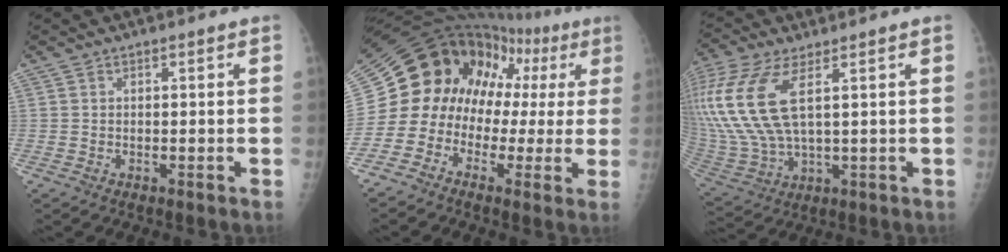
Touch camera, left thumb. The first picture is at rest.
{"total": 17.6, "force": [0.4, 14.6, 9.9], "torque": [-0.119, 0.085, 0.004]}
{"total": 18.5, "force": [5.5, 7.6, 15.9], "torque": [-0.393, -0.016, 0.113]}